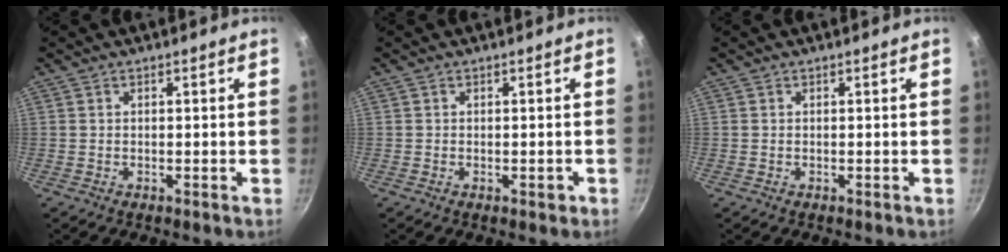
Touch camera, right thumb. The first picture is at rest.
{"total": 1.2, "force": [-0.4, 0.7, 0.9], "torque": [-0.004, 0.003, -0.008]}
{"total": 0.0}